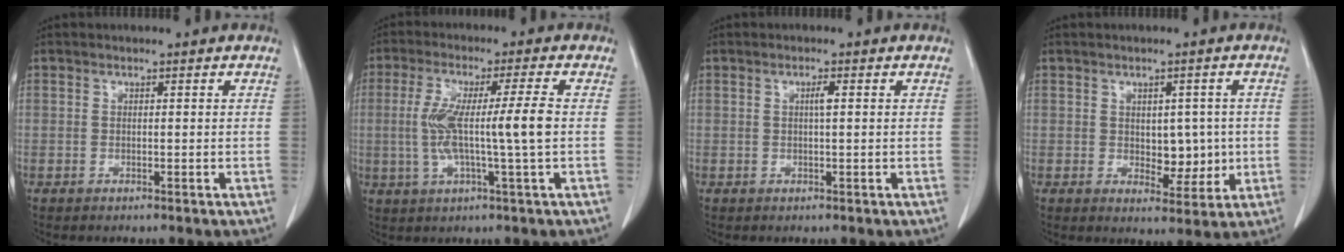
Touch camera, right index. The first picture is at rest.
{"total": 9.7, "force": [-0.2, -0.4, 9.7], "torque": [-0.193, 0.005, -0.004]}
{"total": 1.4, "force": [0.3, 0.1, 1.3], "torque": [-0.025, 0.003, 0.003]}
{"total": 5.4, "force": [0.0, 3.2, 4.4], "torque": [-0.050, 0.001, 0.010]}